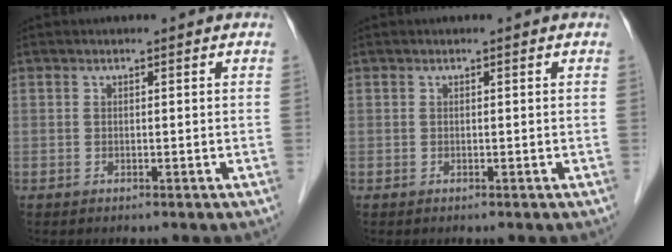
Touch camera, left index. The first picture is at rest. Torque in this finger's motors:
{"motor_torque": [0.00, 0.00, 0.00, 0.00]}